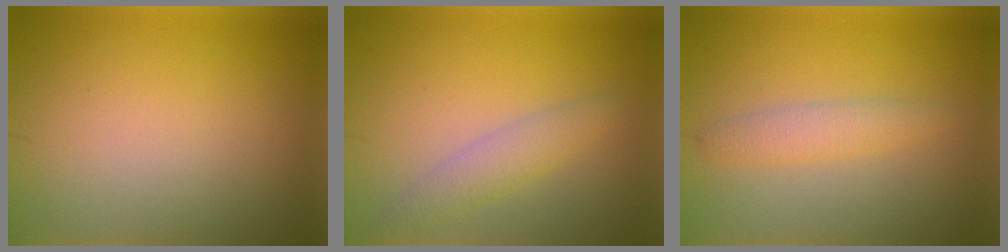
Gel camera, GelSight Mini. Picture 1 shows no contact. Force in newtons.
{"total": 2.3, "press": 2.3, "slide": 0.0}
{"total": 2.1, "press": 2.1, "slide": 0.2}